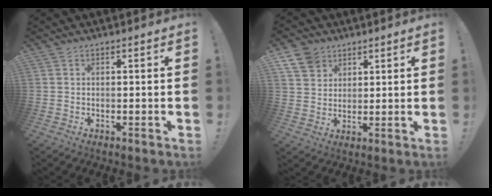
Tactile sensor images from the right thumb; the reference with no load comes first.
{"total": 7.8, "force": [5.0, 5.6, 2.3], "torque": [-0.038, -0.027, 0.099]}